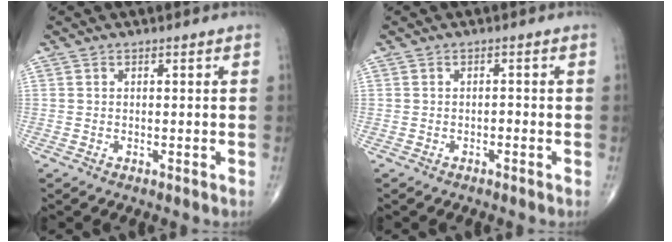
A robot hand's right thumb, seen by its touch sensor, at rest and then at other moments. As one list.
[{"total": 0.7, "force": [-0.5, 0.3, 0.4], "torque": [-0.003, 0.002, -0.012]}]